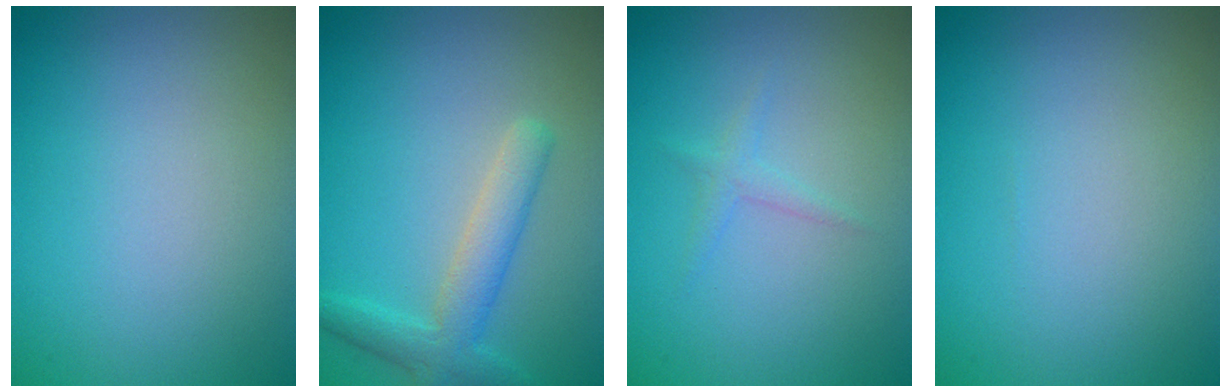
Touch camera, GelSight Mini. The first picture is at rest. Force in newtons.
{"total": 3.6, "press": 3.6, "slide": 0.2}
{"total": 1.0, "press": 1.0, "slide": 0.1}
{"total": 0.0}